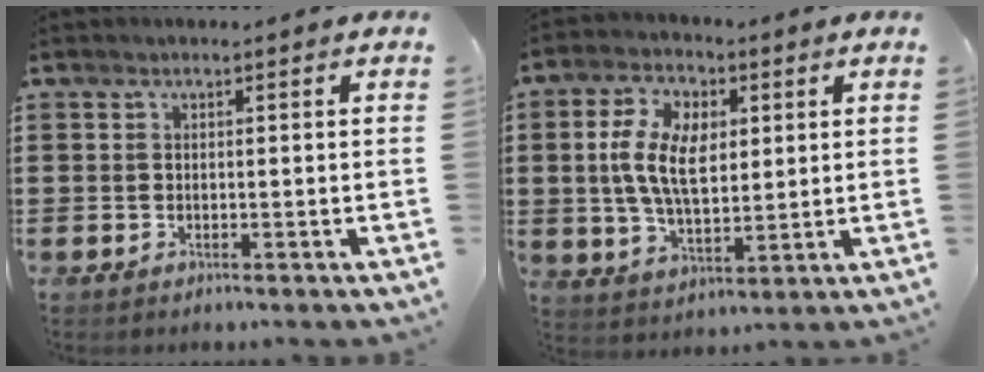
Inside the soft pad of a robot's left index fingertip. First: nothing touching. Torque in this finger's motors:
{"motor_torque": [1.61, 0.53, 0.72, 0.21]}